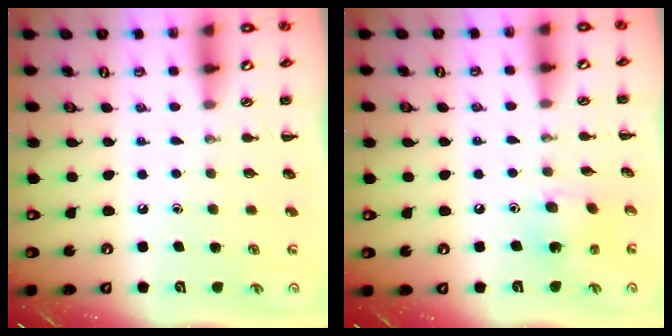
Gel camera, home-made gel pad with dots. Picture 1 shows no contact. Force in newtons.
{"total": 4.2, "press": 4.1, "slide": 0.8}